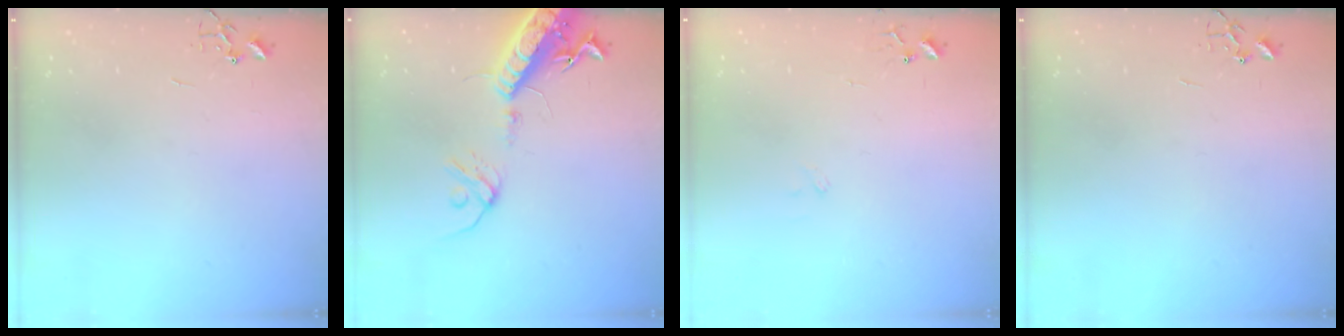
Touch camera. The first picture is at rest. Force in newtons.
{"total": 16.6, "press": 16.1, "slide": 4.0}
{"total": 7.6, "press": 7.6, "slide": 0.5}
{"total": 0.0}